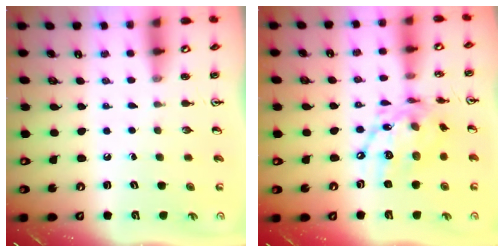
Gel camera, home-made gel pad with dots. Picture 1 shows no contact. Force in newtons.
{"total": 15.3, "press": 15.3, "slide": 1.0}